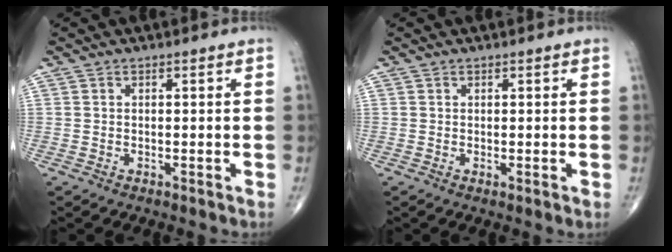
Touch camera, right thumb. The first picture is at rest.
{"total": 0.8, "force": [0.1, 0.2, 0.8], "torque": [-0.017, -0.004, 0.000]}